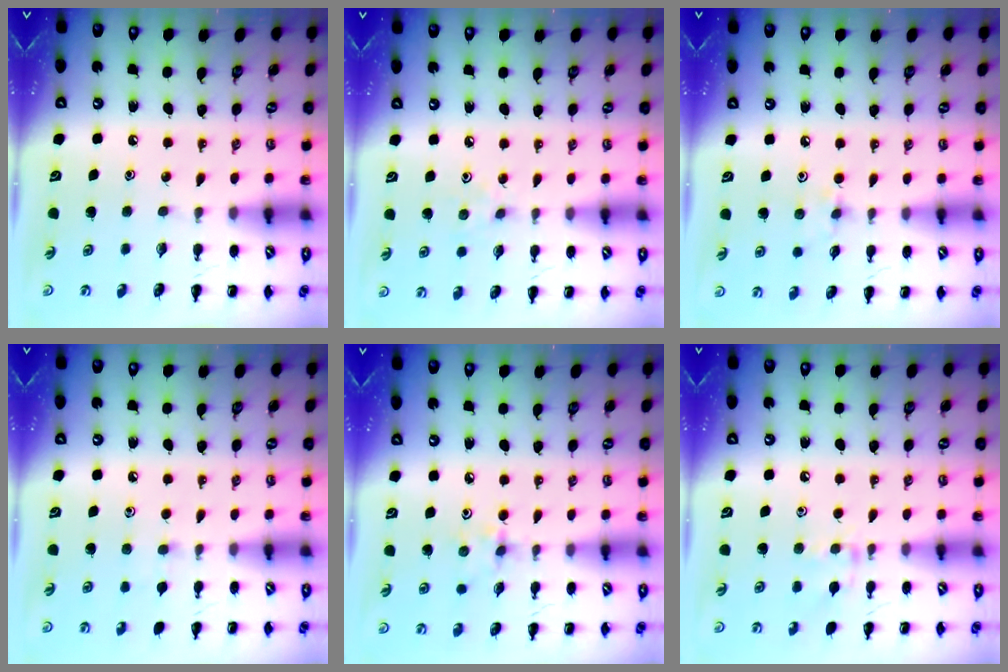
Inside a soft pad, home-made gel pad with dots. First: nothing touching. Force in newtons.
{"total": 2.7, "press": 2.5, "slide": 0.9}
{"total": 4.6, "press": 4.2, "slide": 1.7}
{"total": 4.6, "press": 4.3, "slide": 1.7}
{"total": 2.4, "press": 2.3, "slide": 0.8}
{"total": 7.1, "press": 7.0, "slide": 1.1}